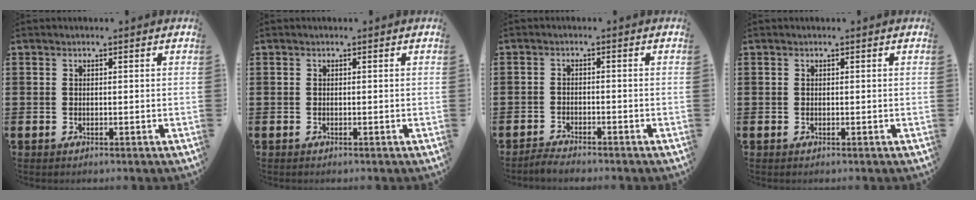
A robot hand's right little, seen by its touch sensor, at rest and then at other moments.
{"total": 0.0}
{"total": 1.7, "force": [-1.7, 0.0, 0.1], "torque": [-0.006, 0.002, -0.033]}
{"total": 0.0}